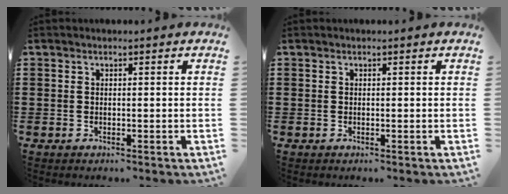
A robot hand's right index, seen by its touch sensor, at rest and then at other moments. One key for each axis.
{"total": 0.0}